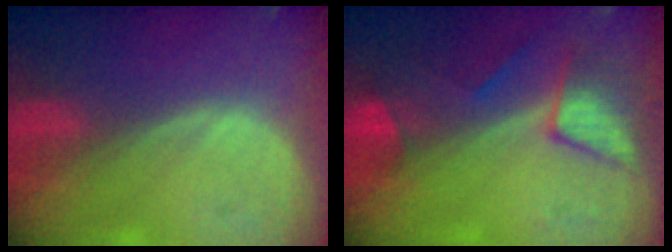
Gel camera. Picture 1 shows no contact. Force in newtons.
{"total": 7.5, "press": 6.9, "slide": 3.0}